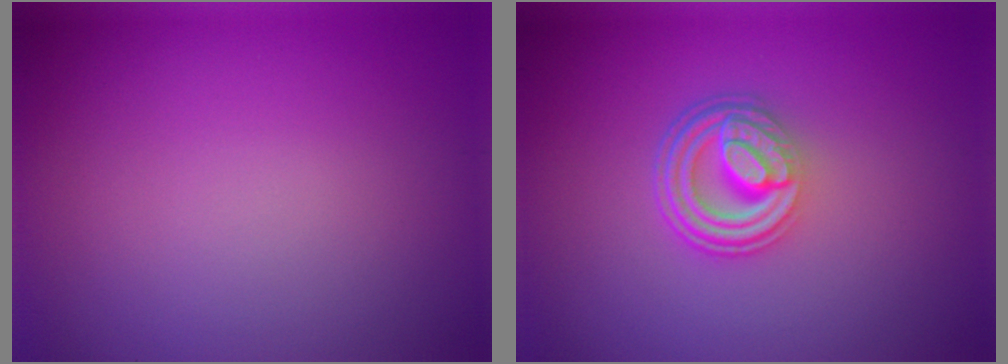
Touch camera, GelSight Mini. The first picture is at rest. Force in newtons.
{"total": 4.9, "press": 3.4, "slide": 3.5}